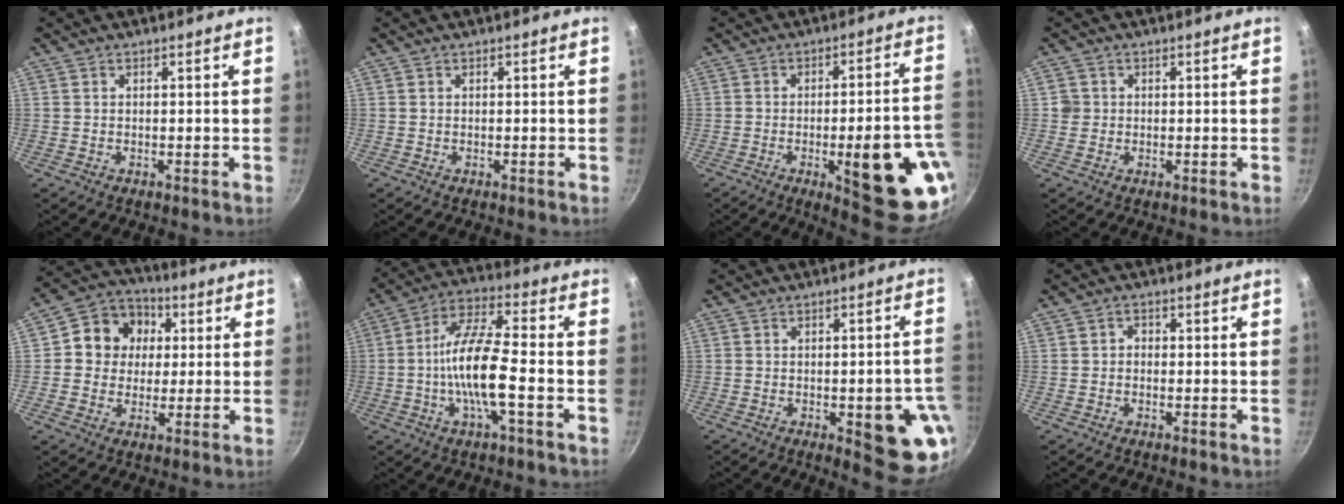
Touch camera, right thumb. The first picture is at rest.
{"total": 0.0}
{"total": 21.1, "force": [-6.5, 6.2, 19.1], "torque": [-0.200, 0.017, -0.076]}
{"total": 1.8, "force": [0.0, 1.7, 0.4], "torque": [0.002, 0.008, -0.001]}
{"total": 11.0, "force": [1.9, 9.9, 4.6], "torque": [-0.047, 0.014, 0.013]}
{"total": 13.0, "force": [-2.7, 3.4, 12.3], "torque": [-0.235, 0.032, -0.064]}
{"total": 13.4, "force": [-3.8, 4.8, 12.0], "torque": [-0.100, 0.012, -0.043]}
{"total": 1.5, "force": [-0.3, 1.3, 0.7], "torque": [-0.008, 0.007, -0.009]}